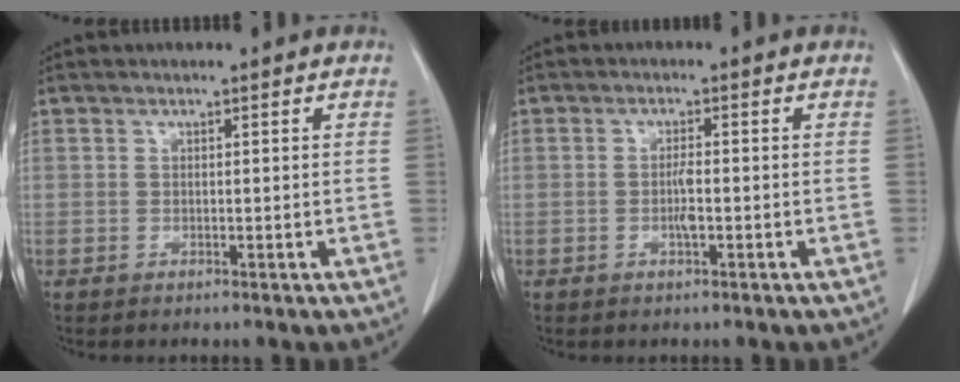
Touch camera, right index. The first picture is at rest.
{"total": 2.1, "force": [-0.6, 0.3, 2.0], "torque": [-0.039, 0.001, -0.011]}